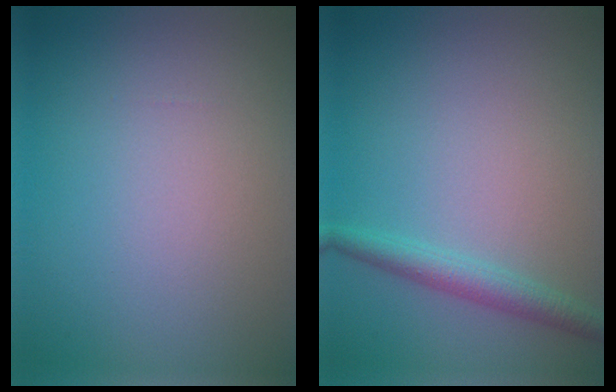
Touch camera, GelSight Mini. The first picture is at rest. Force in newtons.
{"total": 2.3, "press": 2.3, "slide": 0.1}